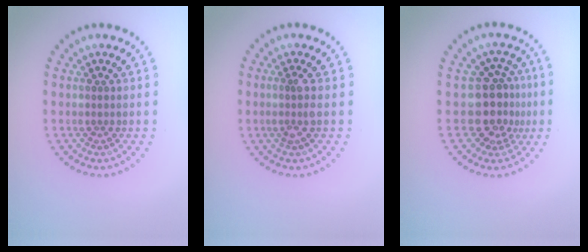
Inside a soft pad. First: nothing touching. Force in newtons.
{"total": 1.6, "press": 1.3, "slide": 0.9}
{"total": 3.8, "press": 3.2, "slide": 2.1}